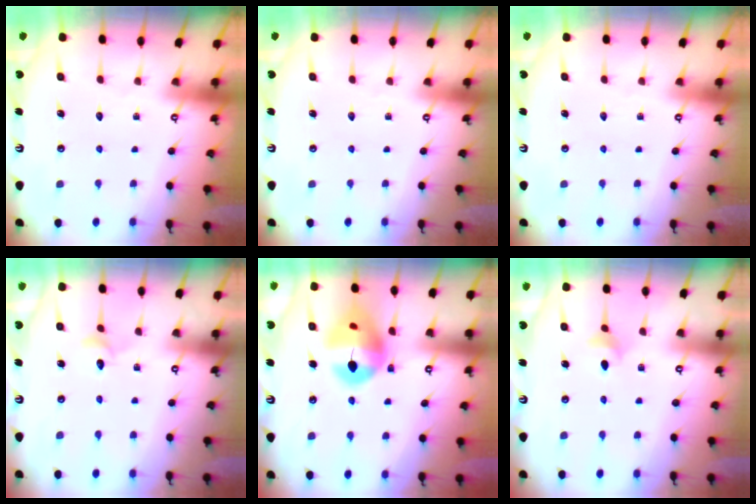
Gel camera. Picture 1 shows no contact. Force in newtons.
{"total": 0.0}
{"total": 0.0}
{"total": 2.8, "press": 2.8, "slide": 0.3}
{"total": 14.4, "press": 14.4, "slide": 1.5}
{"total": 4.1, "press": 4.0, "slide": 0.9}